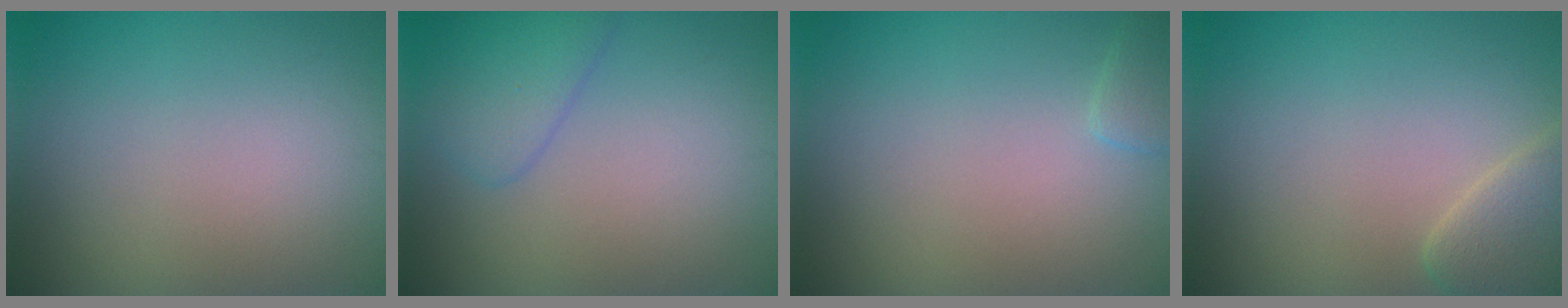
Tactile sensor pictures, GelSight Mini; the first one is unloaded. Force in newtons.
{"total": 2.7, "press": 2.6, "slide": 0.2}
{"total": 1.1, "press": 1.1, "slide": 0.1}
{"total": 3.2, "press": 3.2, "slide": 0.4}